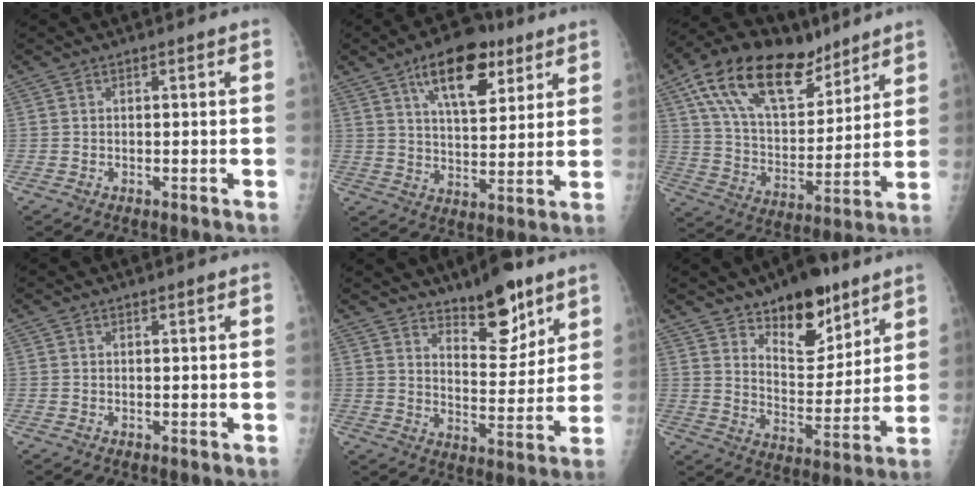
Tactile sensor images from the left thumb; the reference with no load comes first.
{"total": 14.5, "force": [7.8, 6.9, 10.1], "torque": [-0.124, -0.027, 0.125]}
{"total": 22.4, "force": [13.8, 11.4, 13.4], "torque": [-0.202, -0.034, 0.250]}
{"total": 0.7, "force": [0.5, 0.3, 0.4], "torque": [-0.004, -0.002, 0.008]}
{"total": 12.0, "force": [8.4, 4.7, 7.2], "torque": [-0.074, -0.065, 0.138]}
{"total": 15.4, "force": [10.4, 7.4, 8.7], "torque": [-0.080, -0.074, 0.172]}